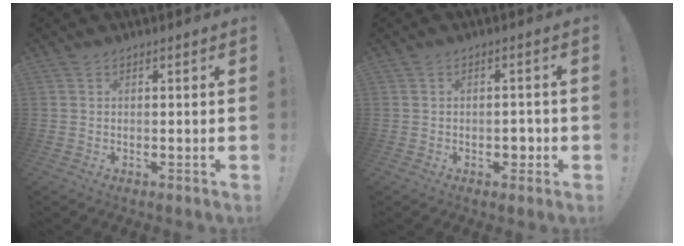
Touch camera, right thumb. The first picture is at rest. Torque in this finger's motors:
{"motor_torque": [0.63, 0.99, 0.47, -0.36, 0.06]}